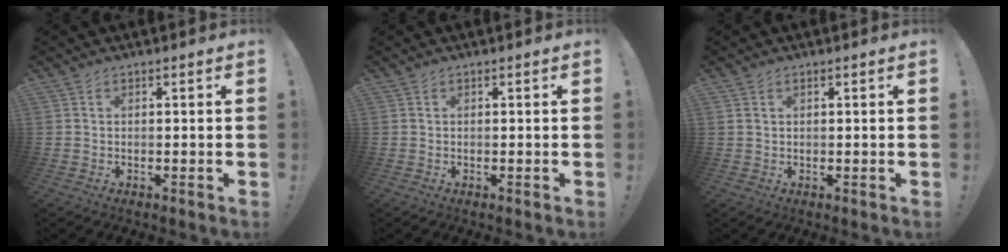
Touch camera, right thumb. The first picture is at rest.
{"total": 0.0}
{"total": 0.9, "force": [0.5, 0.6, 0.4], "torque": [-0.015, 0.004, 0.011]}